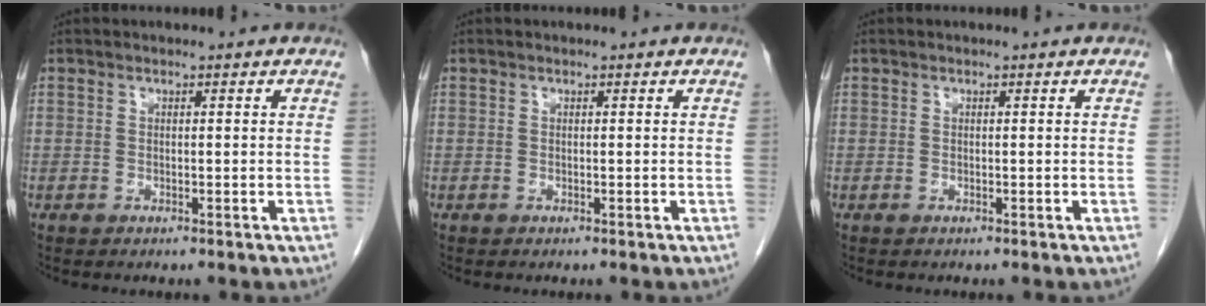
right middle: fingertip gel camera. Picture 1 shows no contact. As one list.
[{"total": 0.0}, {"total": 0.0}]